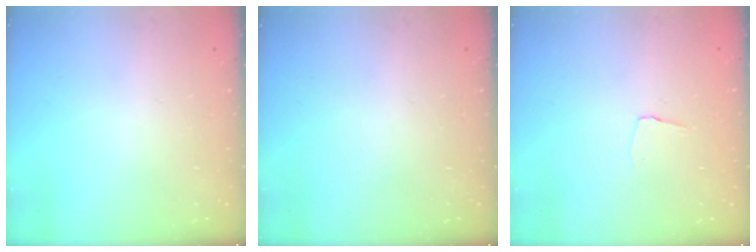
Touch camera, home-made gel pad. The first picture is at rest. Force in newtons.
{"total": 0.0}
{"total": 3.5, "press": 3.4, "slide": 0.2}